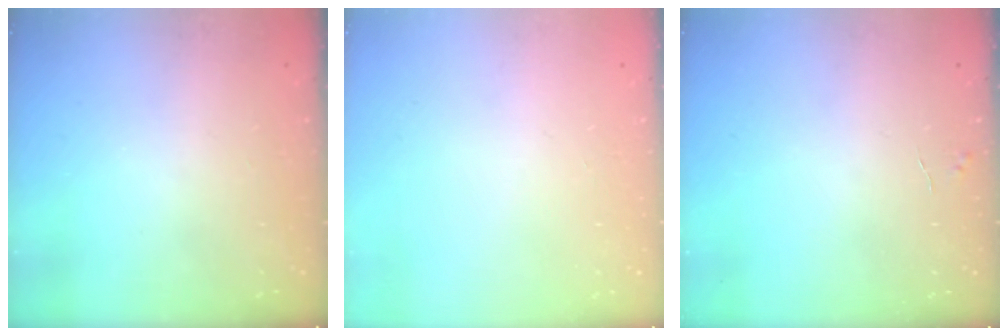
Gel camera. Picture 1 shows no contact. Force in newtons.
{"total": 0.0}
{"total": 2.8, "press": 2.8, "slide": 0.3}